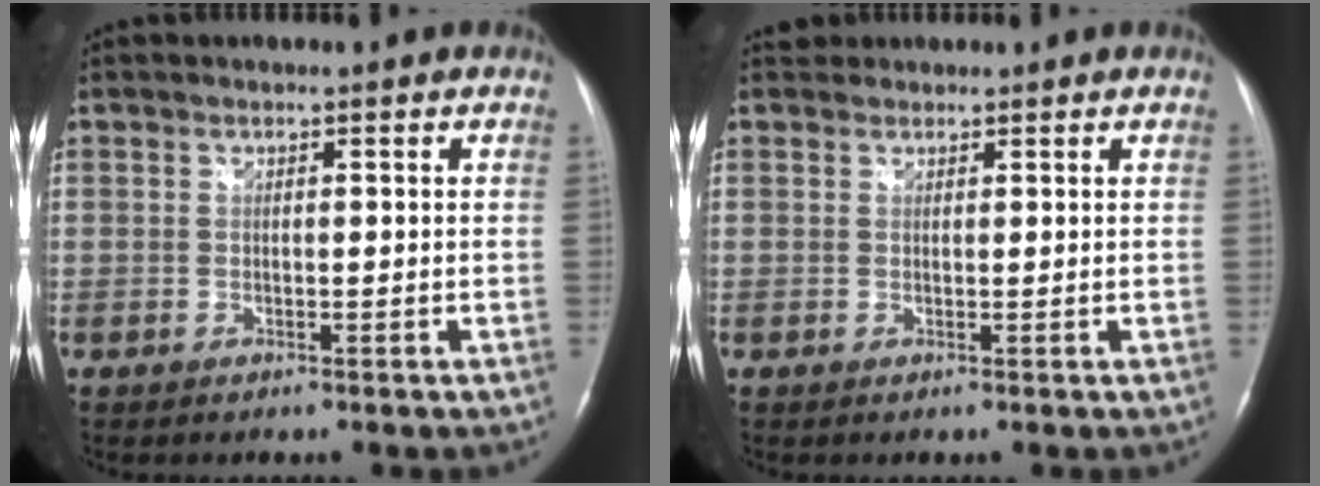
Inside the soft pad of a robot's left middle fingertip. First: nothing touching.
{"total": 1.6, "force": [1.4, 0.6, -0.2], "torque": [0.004, 0.015, 0.022]}